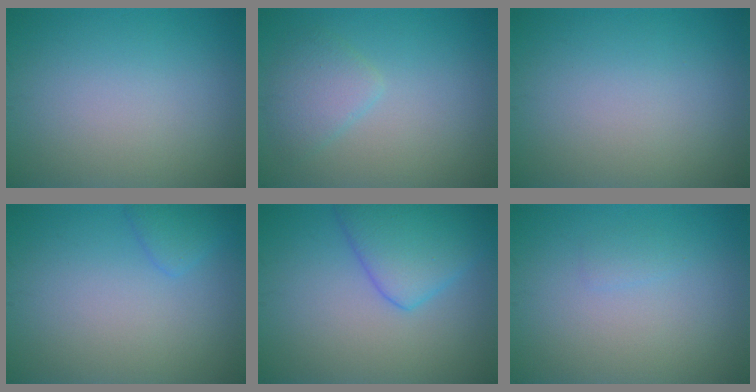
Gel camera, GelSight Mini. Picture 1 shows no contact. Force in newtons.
{"total": 2.5, "press": 2.5, "slide": 0.2}
{"total": 0.0}
{"total": 1.5, "press": 1.5, "slide": 0.1}
{"total": 5.2, "press": 5.2, "slide": 0.2}
{"total": 0.7, "press": 0.7, "slide": 0.1}